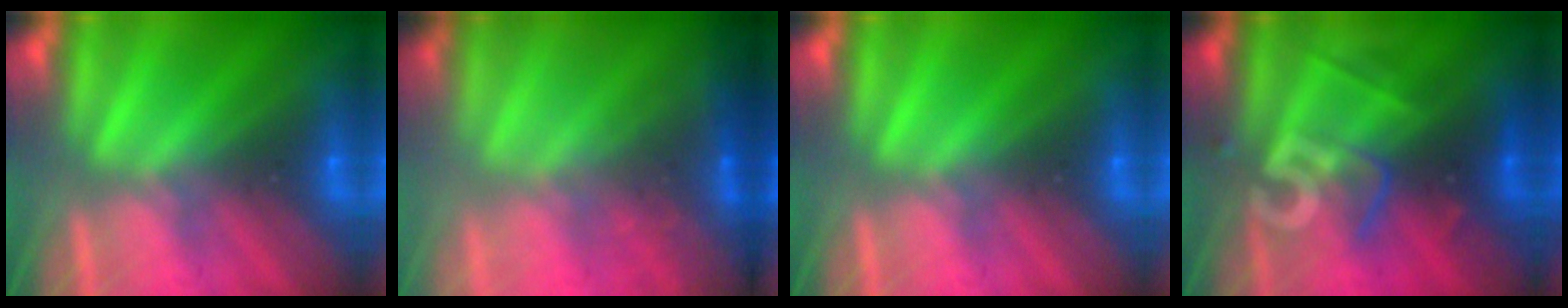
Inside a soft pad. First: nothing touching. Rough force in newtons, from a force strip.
{"total": 1.6}
{"total": 0.0}
{"total": 2.5}